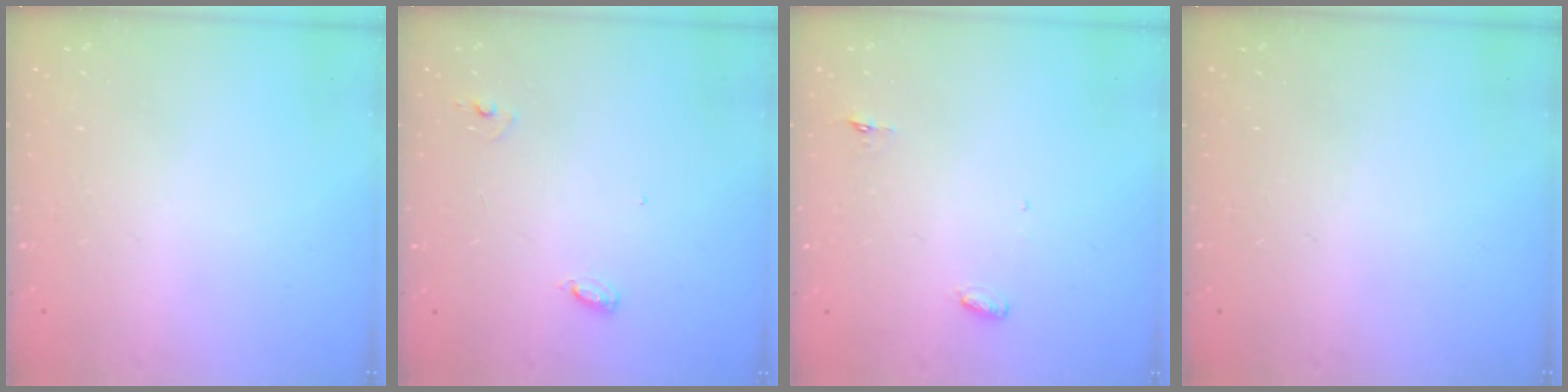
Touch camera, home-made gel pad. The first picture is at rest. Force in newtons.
{"total": 5.0, "press": 5.0, "slide": 0.4}
{"total": 3.0, "press": 2.8, "slide": 0.9}
{"total": 0.0}